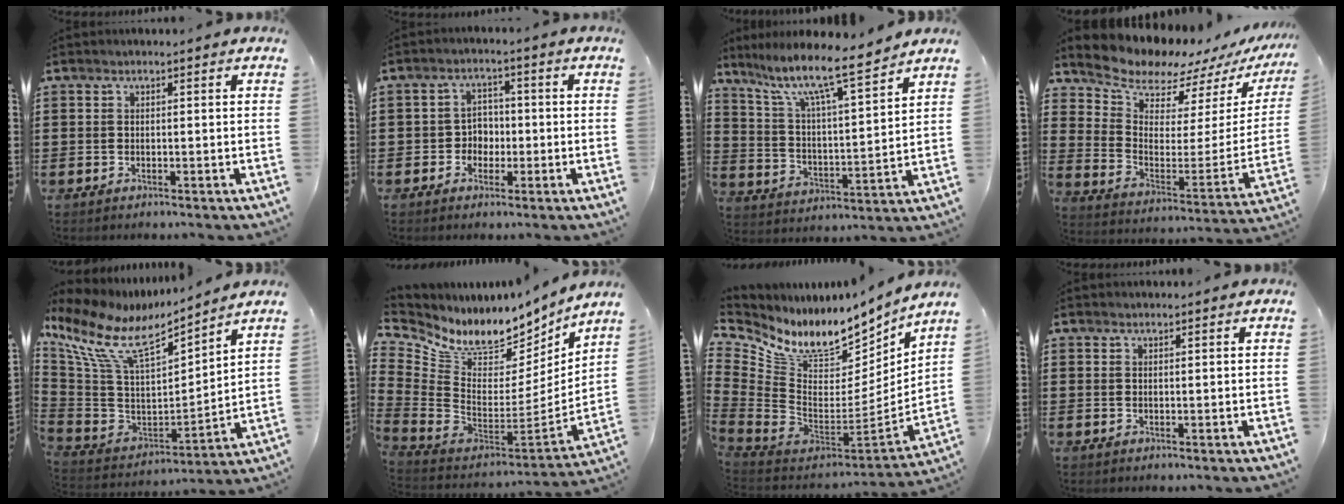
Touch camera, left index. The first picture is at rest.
{"total": 3.3, "force": [-1.0, 2.9, 1.3], "torque": [-0.035, 0.005, -0.024]}
{"total": 10.1, "force": [8.1, 1.5, 6.0], "torque": [-0.138, -0.050, 0.133]}
{"total": 8.3, "force": [8.0, 2.0, 0.6], "torque": [-0.057, -0.066, 0.140]}
{"total": 11.4, "force": [6.7, 4.5, 7.9], "torque": [-0.186, -0.044, 0.113]}
{"total": 8.1, "force": [6.8, 3.3, 3.0], "torque": [-0.093, -0.069, 0.119]}
{"total": 10.1, "force": [7.9, 4.5, 4.4], "torque": [-0.116, -0.078, 0.139]}
{"total": 0.6, "force": [0.6, 0.2, 0.2], "torque": [-0.005, 0.000, 0.012]}